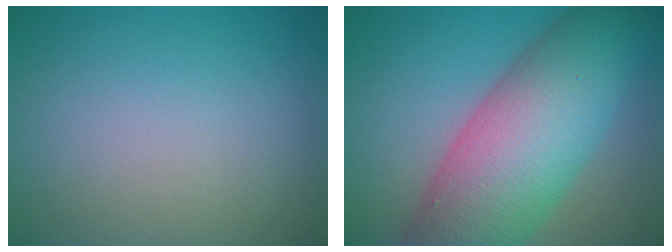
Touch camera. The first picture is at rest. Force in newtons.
{"total": 13.6, "press": 13.6, "slide": 0.5}